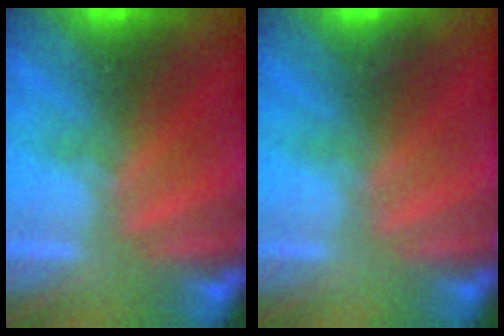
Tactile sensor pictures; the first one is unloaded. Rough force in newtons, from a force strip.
{"total": 2.9}